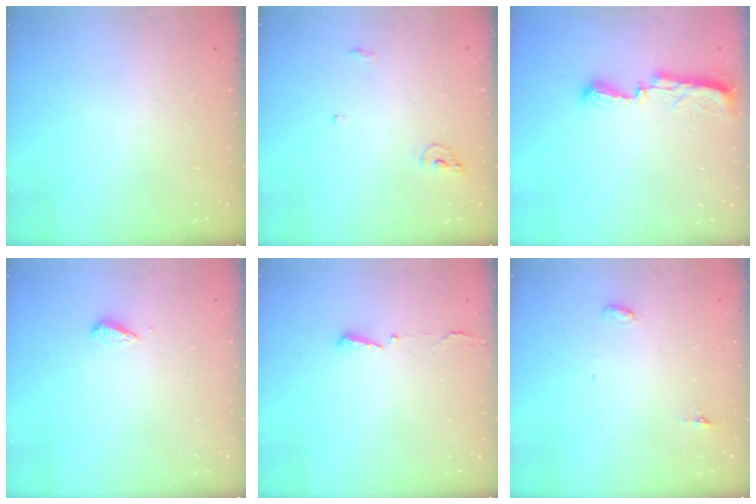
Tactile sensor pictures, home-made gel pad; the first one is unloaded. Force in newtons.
{"total": 6.3, "press": 6.3, "slide": 0.3}
{"total": 7.7, "press": 7.6, "slide": 0.7}
{"total": 3.6, "press": 3.6, "slide": 0.5}
{"total": 2.9, "press": 2.8, "slide": 0.6}
{"total": 3.0, "press": 2.8, "slide": 0.9}